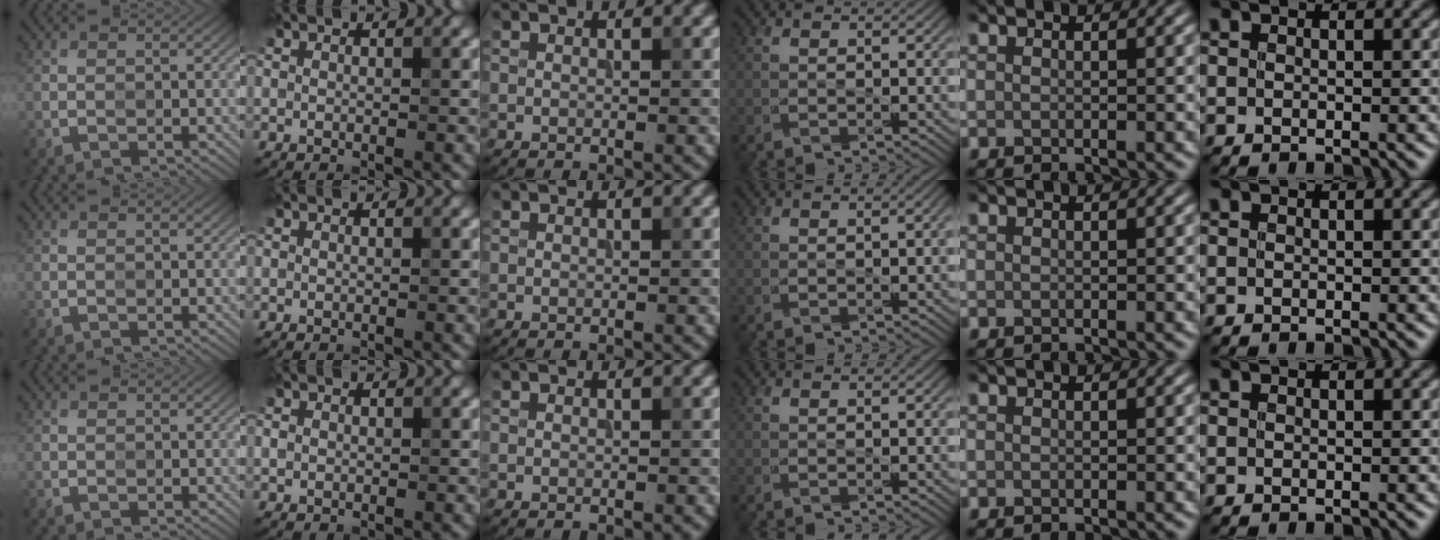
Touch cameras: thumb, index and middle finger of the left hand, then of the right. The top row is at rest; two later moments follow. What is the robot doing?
{"motion": "wipe", "object": "measuring cup"}